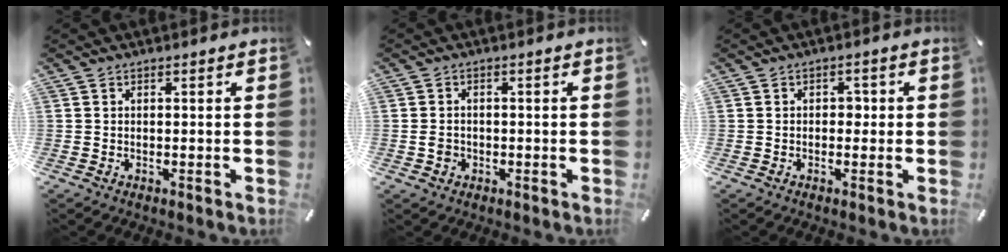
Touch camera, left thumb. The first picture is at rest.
{"total": 2.1, "force": [-0.7, 1.8, 0.8], "torque": [-0.014, 0.007, -0.015]}
{"total": 1.5, "force": [-0.3, 1.3, 0.8], "torque": [-0.009, 0.005, -0.012]}